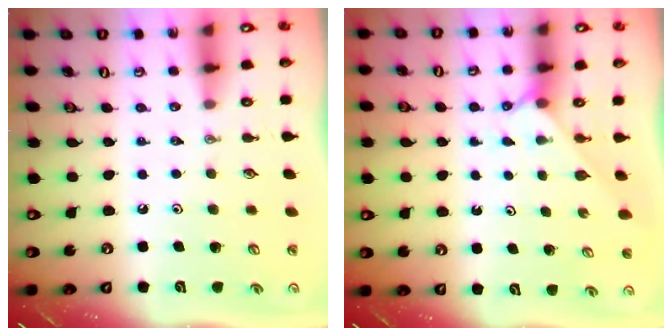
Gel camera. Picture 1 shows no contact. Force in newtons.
{"total": 2.9, "press": 2.8, "slide": 0.3}